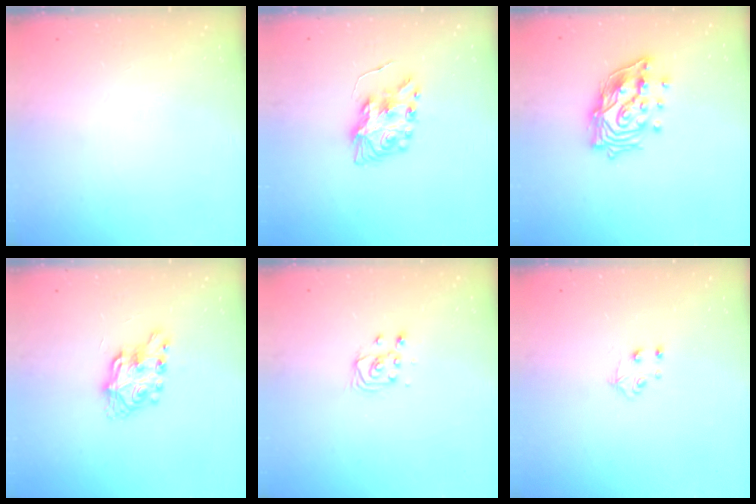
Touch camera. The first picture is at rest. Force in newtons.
{"total": 8.7, "press": 8.7, "slide": 0.3}
{"total": 16.3, "press": 16.2, "slide": 2.1}
{"total": 8.6, "press": 8.5, "slide": 0.8}
{"total": 3.8, "press": 3.7, "slide": 0.4}
{"total": 4.0, "press": 3.9, "slide": 0.4}